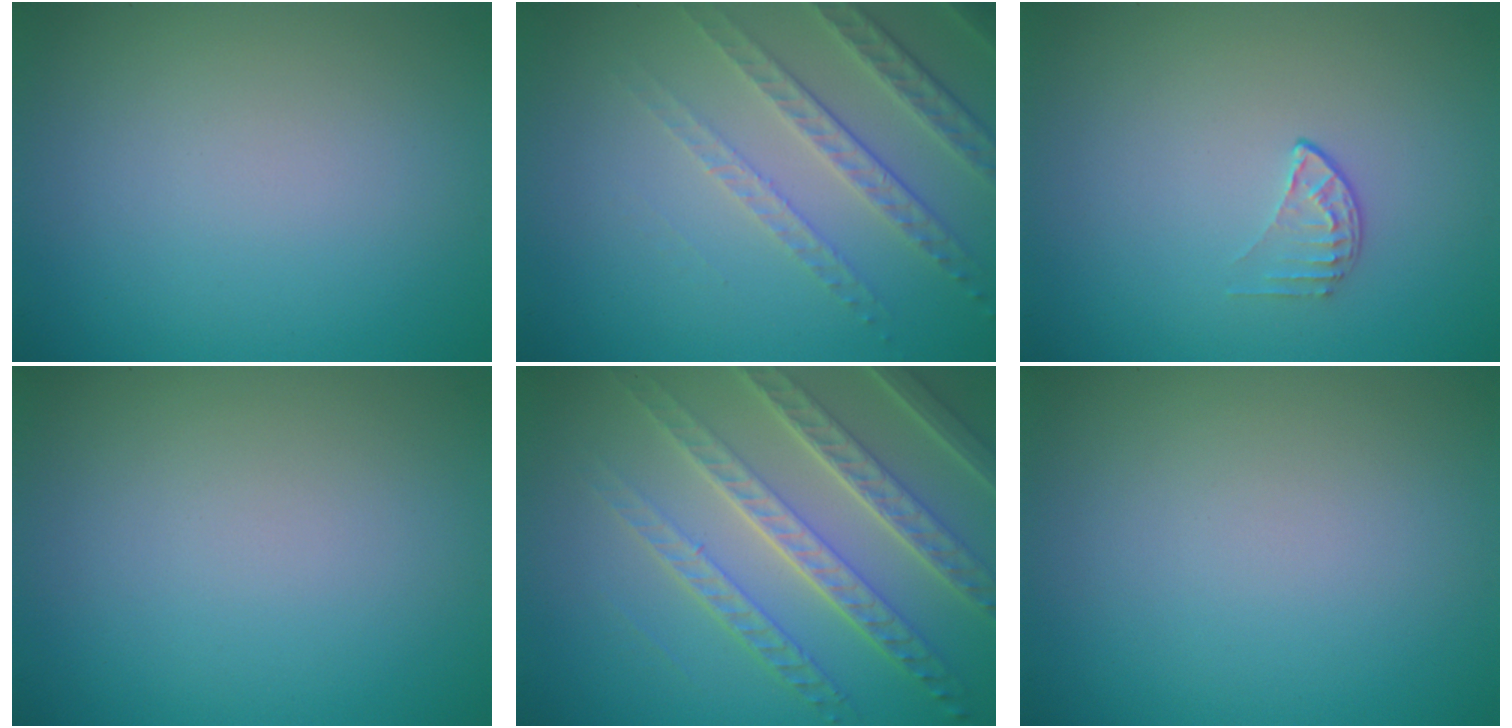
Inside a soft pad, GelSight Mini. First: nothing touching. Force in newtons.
{"total": 4.6, "press": 3.3, "slide": 3.2}
{"total": 1.1, "press": 0.7, "slide": 0.9}
{"total": 0.0}
{"total": 7.5, "press": 5.3, "slide": 5.3}
{"total": 0.0}